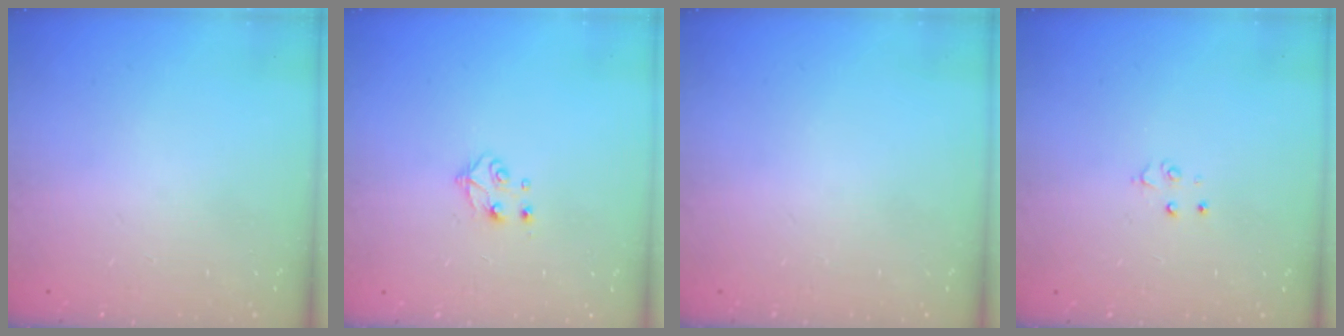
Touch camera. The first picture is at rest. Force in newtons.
{"total": 5.3, "press": 5.3, "slide": 0.3}
{"total": 0.0}
{"total": 2.8, "press": 2.8, "slide": 0.3}